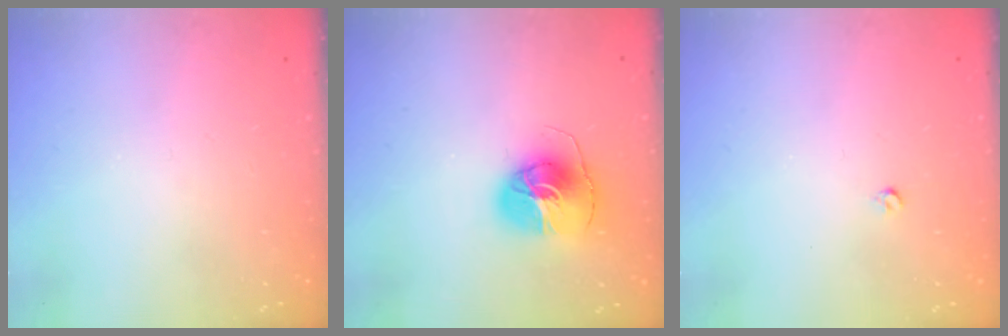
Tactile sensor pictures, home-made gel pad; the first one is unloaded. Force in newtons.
{"total": 9.1, "press": 9.1, "slide": 0.8}
{"total": 2.6, "press": 2.5, "slide": 0.4}